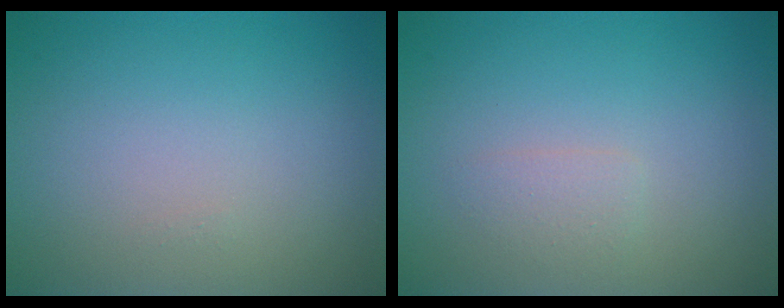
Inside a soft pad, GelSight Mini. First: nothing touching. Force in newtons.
{"total": 1.1, "press": 1.1, "slide": 0.1}